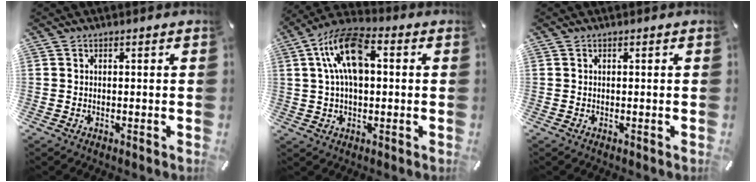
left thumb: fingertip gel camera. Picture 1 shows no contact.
{"total": 12.7, "force": [3.0, 7.2, 10.0], "torque": [-0.200, 0.008, 0.056]}
{"total": 0.0}